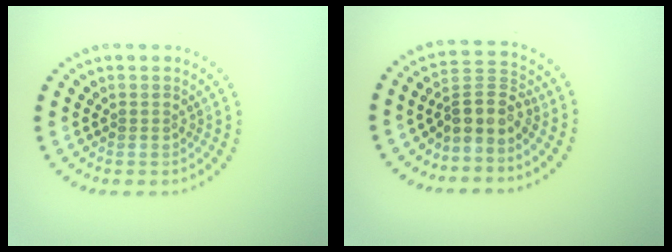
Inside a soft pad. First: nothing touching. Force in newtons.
{"total": 3.4, "press": 2.6, "slide": 2.1}